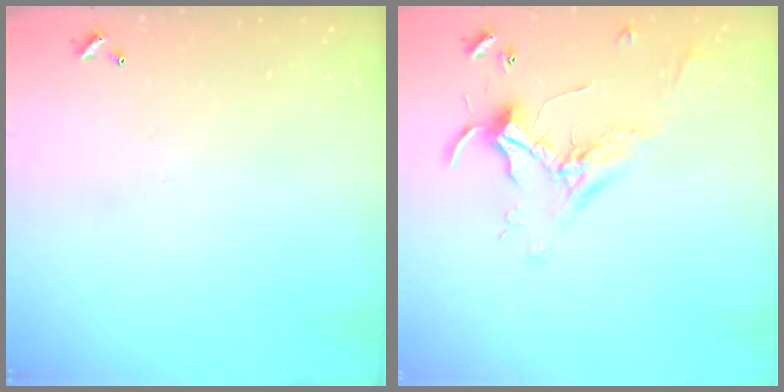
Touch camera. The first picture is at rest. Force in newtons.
{"total": 2.1, "press": 2.1, "slide": 0.4}